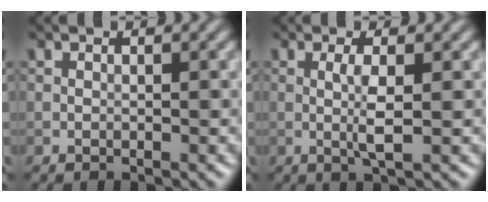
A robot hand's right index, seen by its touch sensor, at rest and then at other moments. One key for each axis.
{"total": 2.3, "fx": 0.0, "fy": 0.2, "fz": 2.3, "tx": -0.046, "ty": 0.001, "tz": -0.002}